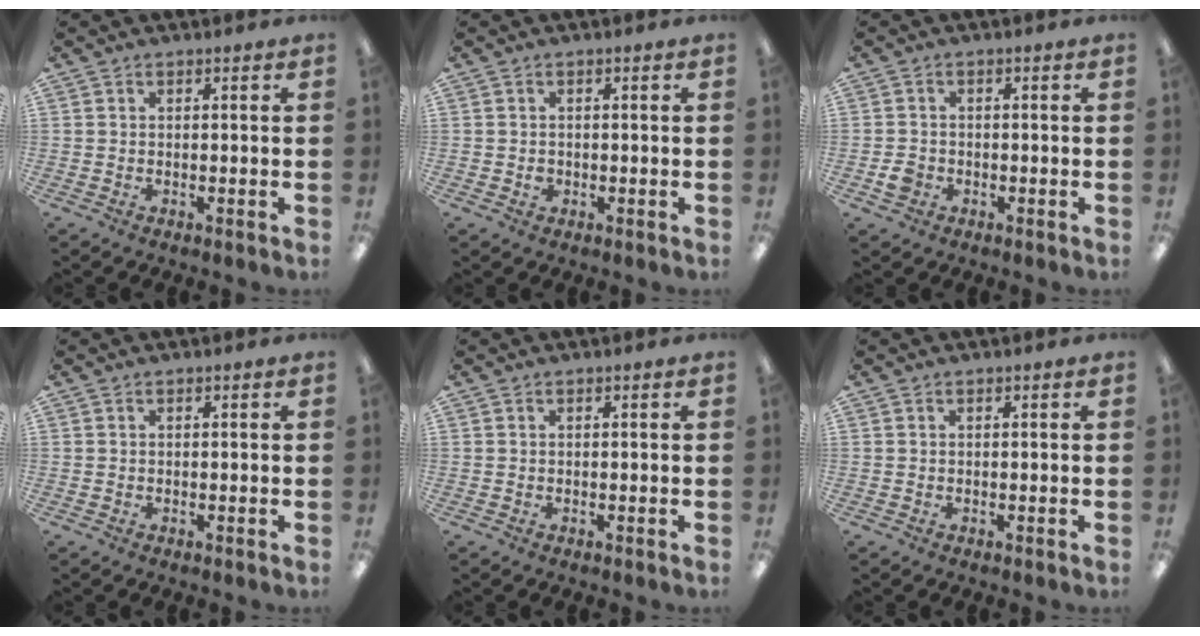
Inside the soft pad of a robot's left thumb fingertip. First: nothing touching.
{"total": 1.4, "force": [-0.1, 1.3, 0.6], "torque": [-0.012, 0.004, -0.004]}
{"total": 2.9, "force": [-1.0, 2.5, 1.2], "torque": [-0.011, 0.001, -0.019]}
{"total": 0.0}
{"total": 0.0}
{"total": 0.0}